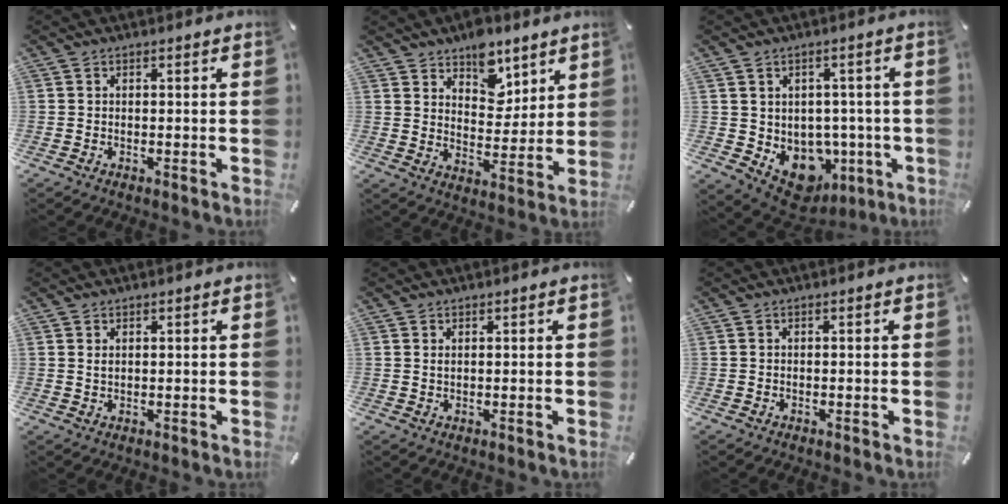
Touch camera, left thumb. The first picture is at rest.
{"total": 10.0, "force": [6.9, 6.4, 3.4], "torque": [-0.034, -0.052, 0.123]}
{"total": 8.3, "force": [-1.5, 7.6, 3.0], "torque": [-0.040, -0.019, -0.011]}
{"total": 1.2, "force": [0.7, 0.6, 0.7], "torque": [-0.014, 0.001, 0.013]}
{"total": 0.8, "force": [0.5, 0.4, 0.5], "torque": [-0.011, 0.000, 0.009]}
{"total": 0.0}